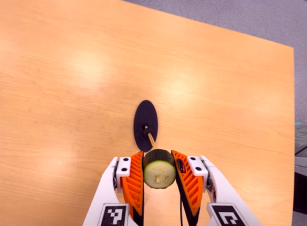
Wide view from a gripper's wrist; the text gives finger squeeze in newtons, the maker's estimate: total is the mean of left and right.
{"total": 10.9, "left": 10.1, "right": 11.7}